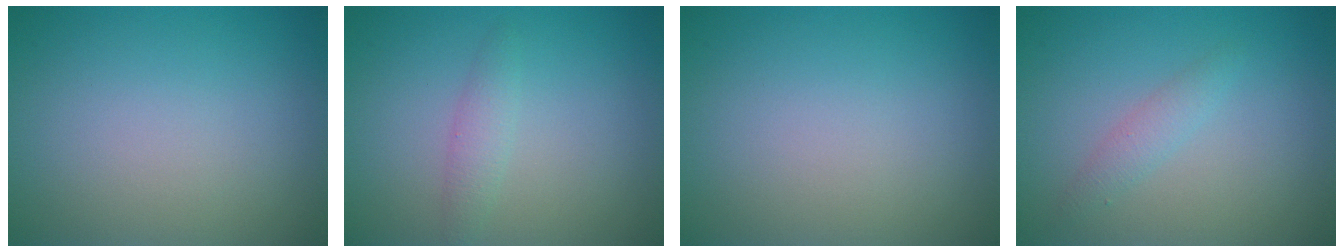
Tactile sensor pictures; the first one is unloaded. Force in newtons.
{"total": 1.5, "press": 1.5, "slide": 0.1}
{"total": 0.0}
{"total": 1.4, "press": 1.4, "slide": 0.1}